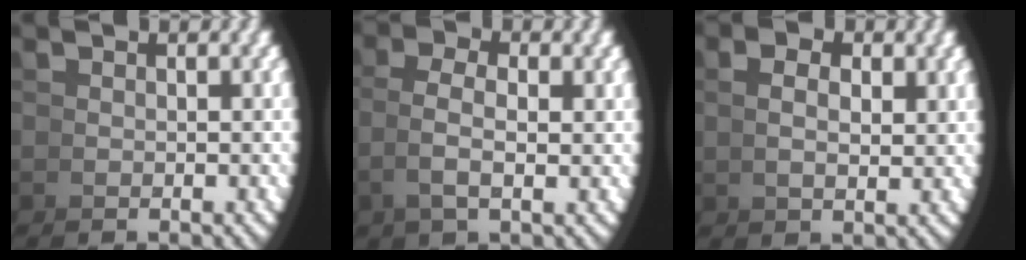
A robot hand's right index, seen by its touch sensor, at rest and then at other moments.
{"total": 2.2, "force": [0.6, 0.1, 2.1], "torque": [-0.047, -0.001, 0.017]}
{"total": 1.6, "force": [1.2, -0.1, 1.2], "torque": [-0.013, 0.002, 0.027]}